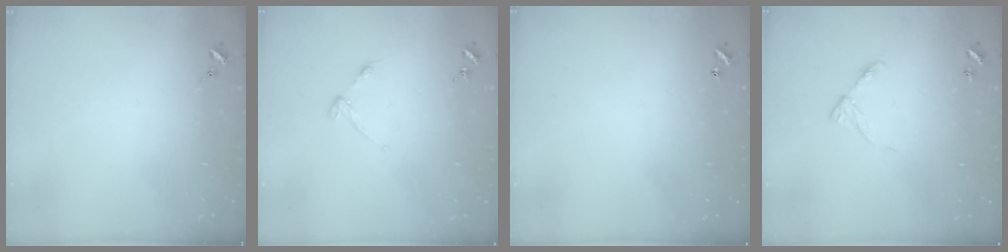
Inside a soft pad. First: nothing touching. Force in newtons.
{"total": 2.9, "press": 2.8, "slide": 0.4}
{"total": 0.9, "press": 0.9, "slide": 0.2}
{"total": 6.8, "press": 6.8, "slide": 0.5}